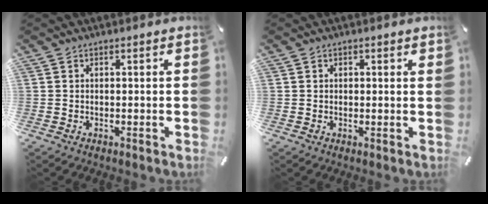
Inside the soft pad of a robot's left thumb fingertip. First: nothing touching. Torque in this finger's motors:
{"motor_torque": [0.06, -0.34, -0.06, 0.22, 0.00]}